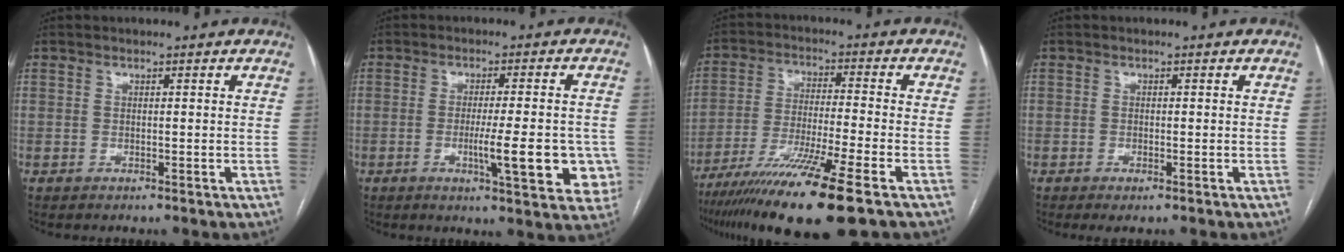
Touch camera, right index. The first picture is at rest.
{"total": 11.0, "force": [-2.9, 2.0, 10.4], "torque": [-0.129, -0.004, -0.034]}
{"total": 15.7, "force": [-10.6, -0.8, 11.5], "torque": [-0.208, -0.048, -0.183]}
{"total": 1.2, "force": [-0.8, 0.2, 0.9], "torque": [-0.016, -0.003, -0.009]}